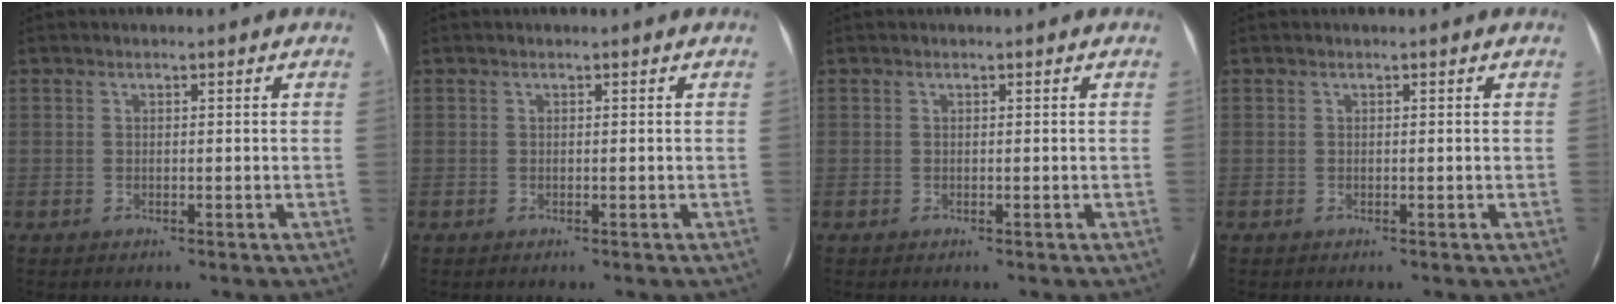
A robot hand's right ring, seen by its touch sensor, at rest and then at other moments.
{"total": 0.0}
{"total": 0.0}
{"total": 0.0}